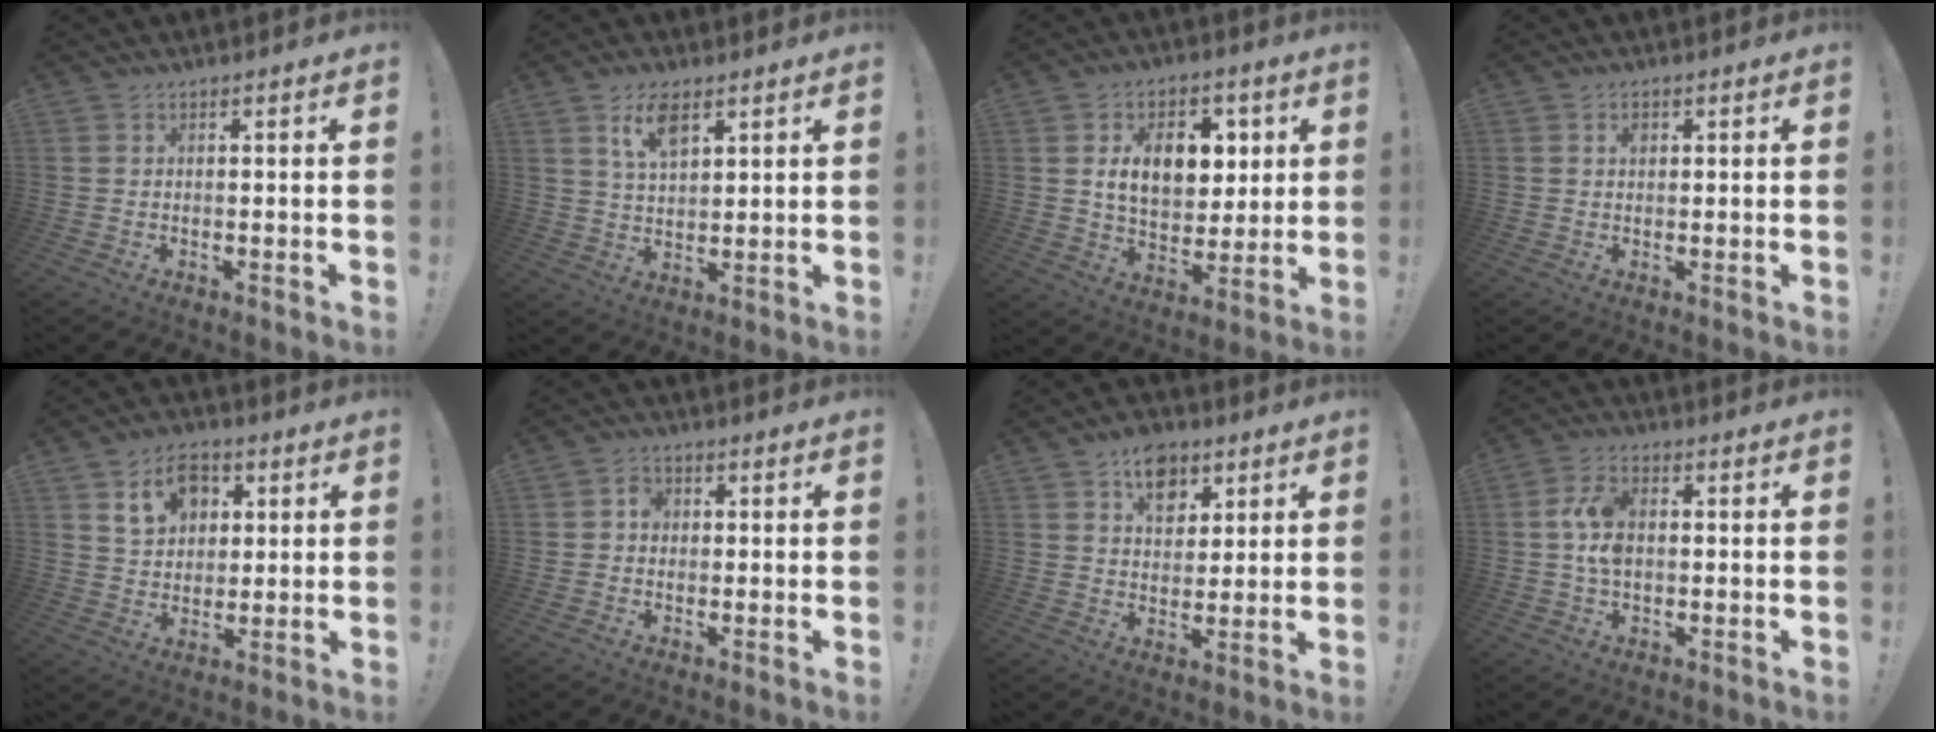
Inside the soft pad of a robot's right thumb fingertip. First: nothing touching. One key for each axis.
{"total": 7.9, "fx": 4.6, "fy": 3.5, "fz": 5.3, "tx": -0.108, "ty": -0.008, "tz": 0.085}
{"total": 13.3, "fx": 4.1, "fy": 9.4, "fz": 8.4, "tx": -0.121, "ty": -0.003, "tz": 0.078}
{"total": 2.3, "fx": 0.6, "fy": 1.8, "fz": 1.4, "tx": -0.014, "ty": 0.001, "tz": 0.005}
{"total": 10.6, "fx": 4.7, "fy": 8.0, "fz": 5.1, "tx": -0.074, "ty": -0.010, "tz": 0.088}
{"total": 3.1, "fx": -0.2, "fy": 2.6, "fz": 1.6, "tx": -0.015, "ty": 0.002, "tz": -0.007}
{"total": 10.0, "fx": 5.3, "fy": 7.1, "fz": 4.7, "tx": -0.051, "ty": -0.024, "tz": 0.095}
{"total": 8.3, "fx": 0.3, "fy": 5.3, "fz": 6.4, "tx": -0.126, "ty": 0.009, "tz": 0.005}